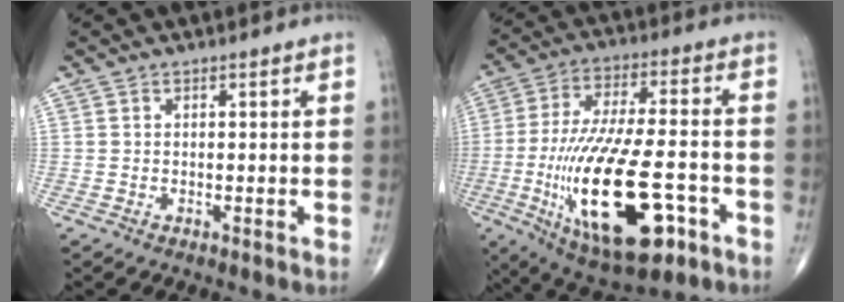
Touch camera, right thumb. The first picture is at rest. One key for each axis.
{"total": 24.8, "fx": -7.9, "fy": 9.6, "fz": 21.5, "tx": -0.440, "ty": 0.005, "tz": -0.116}